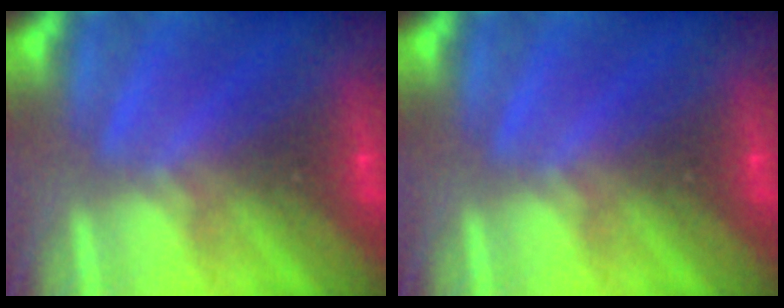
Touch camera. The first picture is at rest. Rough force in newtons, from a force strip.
{"total": 0.0}